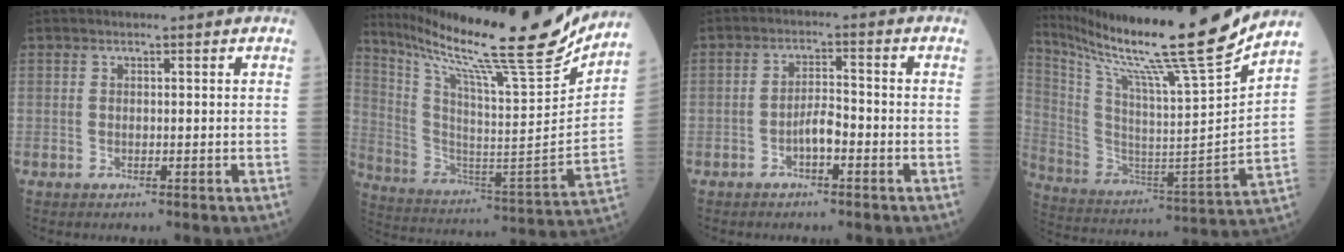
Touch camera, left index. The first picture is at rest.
{"total": 25.8, "force": [22.0, 0.2, 13.4], "torque": [-0.243, -0.069, 0.341]}
{"total": 3.3, "force": [-1.7, 0.9, 2.7], "torque": [-0.046, 0.003, -0.035]}
{"total": 24.3, "force": [20.3, -2.4, 13.2], "torque": [-0.240, -0.067, 0.331]}